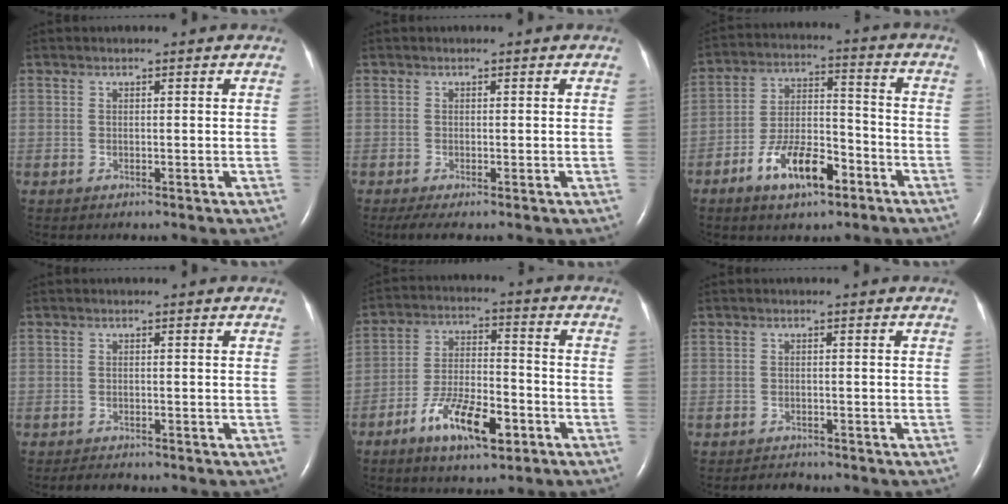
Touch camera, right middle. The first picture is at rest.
{"total": 2.0, "force": [-1.3, 0.2, 1.5], "torque": [-0.034, -0.010, -0.027]}
{"total": 10.7, "force": [-6.0, 4.1, 7.8], "torque": [-0.153, 0.011, -0.102]}
{"total": 1.5, "force": [-1.4, 0.4, 0.4], "torque": [-0.015, -0.006, -0.019]}
{"total": 10.7, "force": [-5.7, 3.5, 8.4], "torque": [-0.163, 0.002, -0.096]}
{"total": 1.4, "force": [-1.4, 0.4, -0.1], "torque": [-0.005, -0.005, -0.018]}